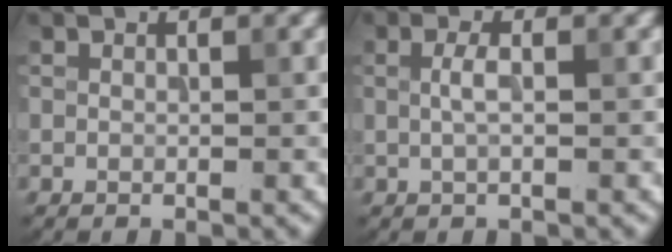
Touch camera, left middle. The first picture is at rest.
{"total": 1.6, "force": [0.1, 0.4, 1.5], "torque": [-0.031, 0.004, 0.002]}